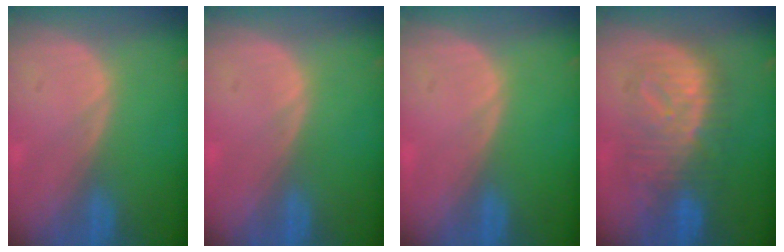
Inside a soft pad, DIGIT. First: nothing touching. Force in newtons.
{"total": 0.0}
{"total": 0.0}
{"total": 8.9, "press": 8.9, "slide": 0.3}